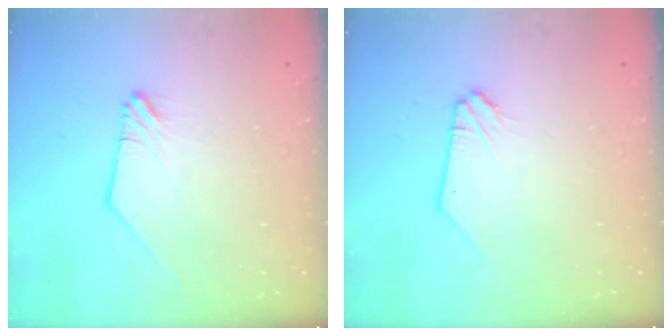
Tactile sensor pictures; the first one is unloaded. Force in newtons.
{"total": 0.0}